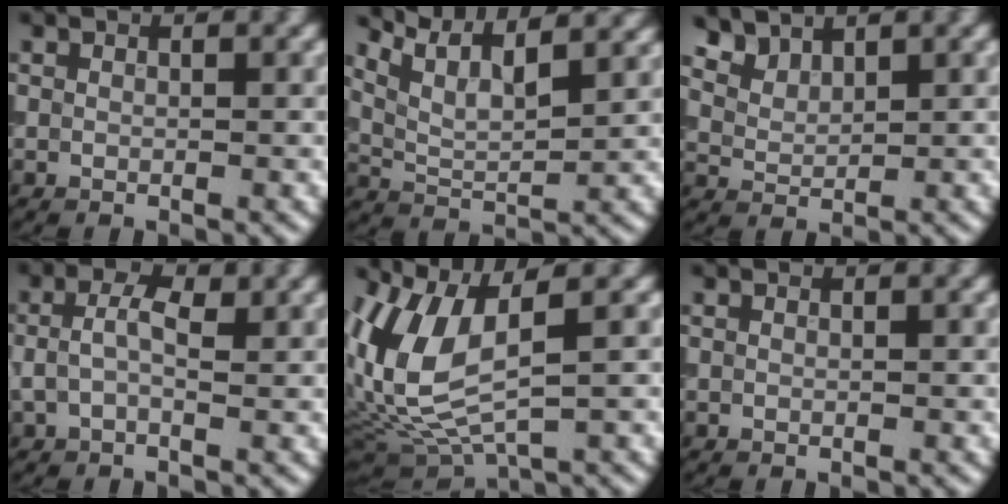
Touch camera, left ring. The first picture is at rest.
{"total": 7.0, "force": [5.3, 1.9, 4.2], "torque": [-0.080, 0.024, 0.073]}
{"total": 3.6, "force": [3.1, 1.6, 1.1], "torque": [-0.040, -0.005, 0.075]}
{"total": 2.6, "force": [0.1, 1.2, 2.3], "torque": [-0.050, 0.005, -0.003]}
{"total": 9.0, "force": [1.5, 3.5, 8.1], "torque": [-0.191, 0.002, 0.031]}
{"total": 0.0}